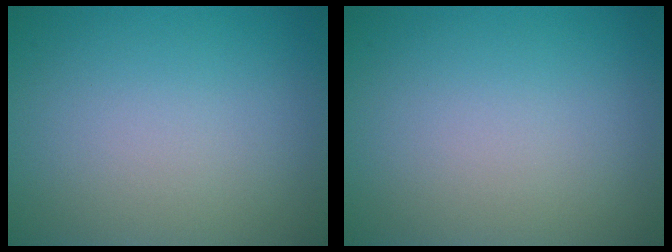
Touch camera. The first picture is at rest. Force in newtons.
{"total": 0.0}